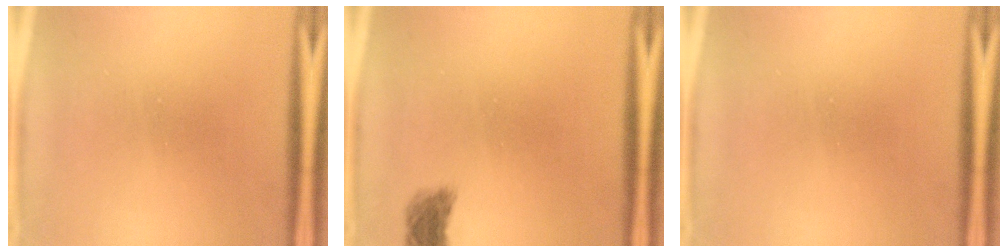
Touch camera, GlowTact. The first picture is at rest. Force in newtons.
{"total": 2.2}
{"total": 0.0}